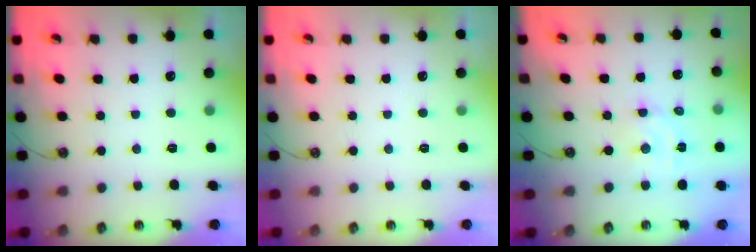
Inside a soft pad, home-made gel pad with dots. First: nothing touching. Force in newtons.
{"total": 0.0}
{"total": 4.2, "press": 4.2, "slide": 0.5}